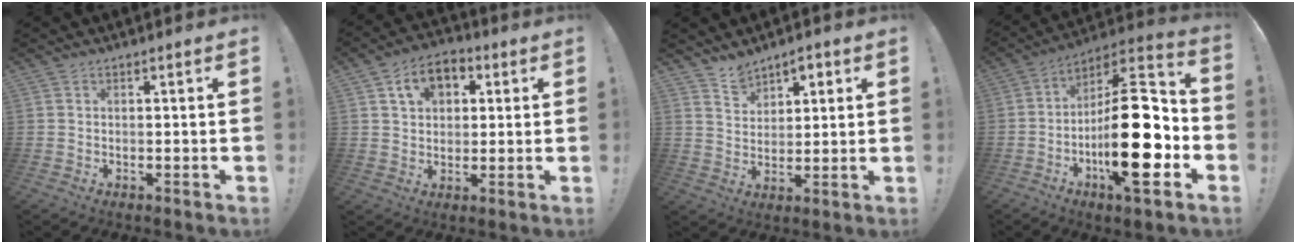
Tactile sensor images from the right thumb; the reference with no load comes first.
{"total": 10.2, "force": [4.0, 7.5, 5.7], "torque": [-0.085, -0.001, 0.076]}
{"total": 6.9, "force": [5.2, 4.3, 1.3], "torque": [-0.013, -0.039, 0.097]}
{"total": 26.6, "force": [-5.9, 9.5, 24.2], "torque": [-0.396, 0.029, -0.089]}